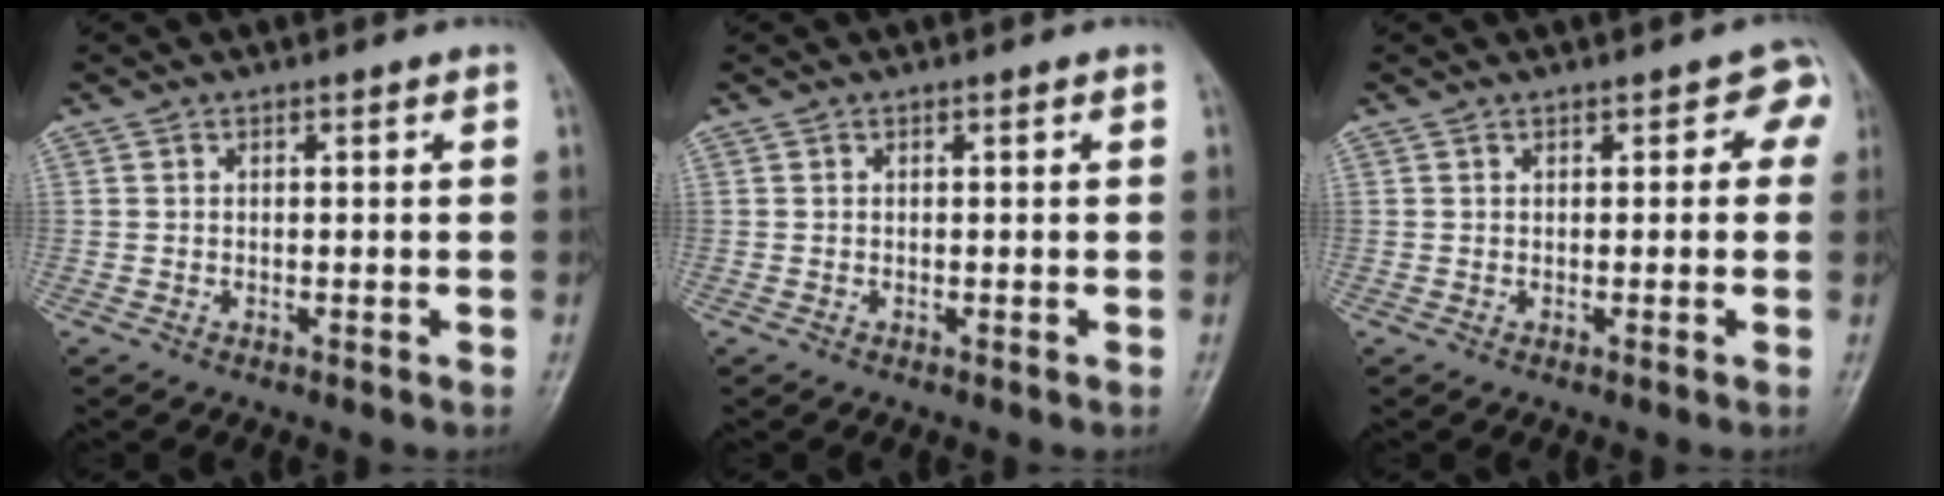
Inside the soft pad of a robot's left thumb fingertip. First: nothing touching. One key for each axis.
{"total": 0.0}
{"total": 2.7, "fx": 1.1, "fy": 1.9, "fz": 1.6, "tx": 0.013, "ty": 0.004, "tz": 0.004}